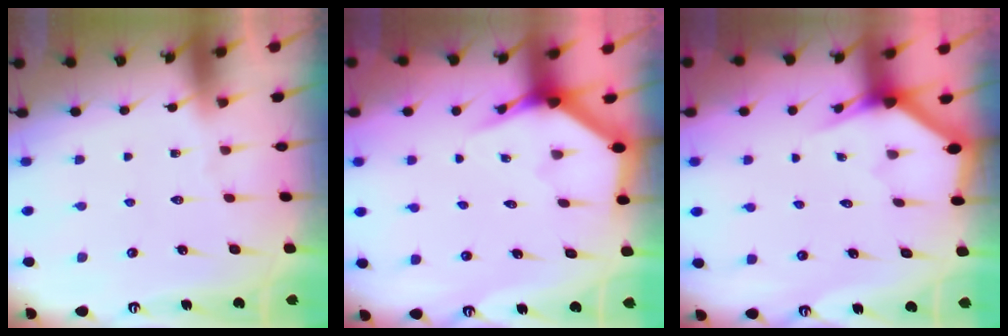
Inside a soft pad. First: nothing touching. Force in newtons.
{"total": 3.9, "press": 3.9, "slide": 0.2}
{"total": 3.0, "press": 3.0, "slide": 0.1}